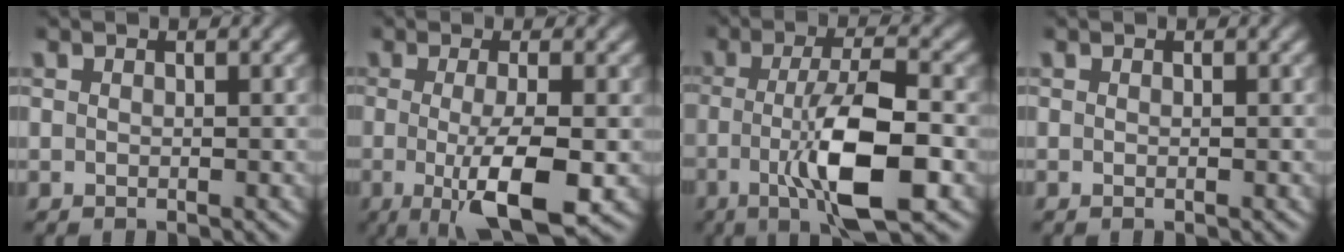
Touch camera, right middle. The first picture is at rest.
{"total": 7.0, "force": [-1.4, 1.7, 6.6], "torque": [-0.105, -0.015, -0.021]}
{"total": 8.9, "force": [-2.2, 2.3, 8.4], "torque": [-0.141, 0.001, -0.042]}
{"total": 0.0}